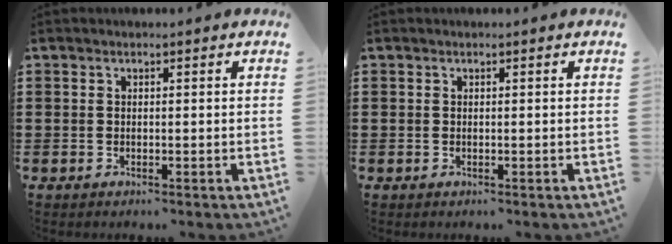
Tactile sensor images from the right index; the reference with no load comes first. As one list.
[{"total": 0.0}]